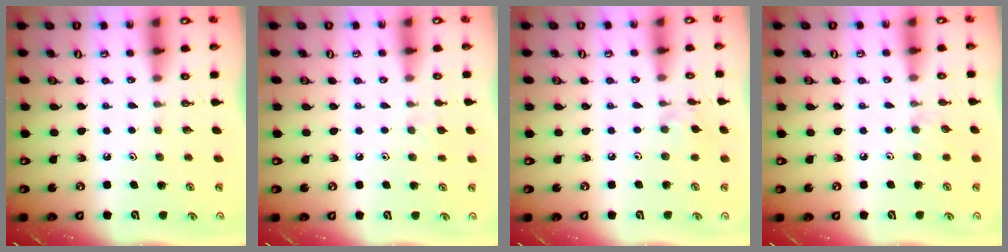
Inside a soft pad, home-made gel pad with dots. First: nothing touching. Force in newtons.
{"total": 4.5, "press": 4.4, "slide": 0.7}
{"total": 3.2, "press": 3.2, "slide": 0.2}
{"total": 2.9, "press": 2.9, "slide": 0.3}